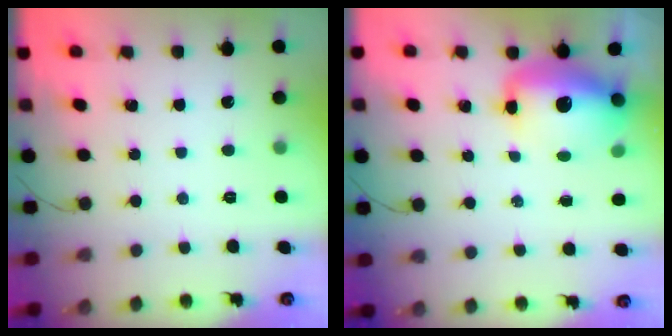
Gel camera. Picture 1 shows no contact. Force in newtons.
{"total": 13.1, "press": 12.7, "slide": 3.2}